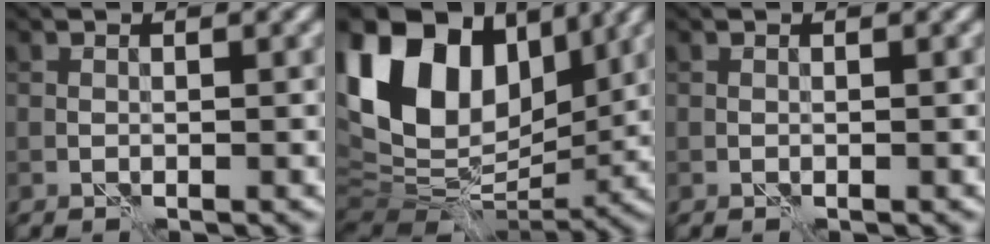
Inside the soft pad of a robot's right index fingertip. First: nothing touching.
{"total": 15.9, "force": [4.9, 10.8, 10.6], "torque": [-0.194, 0.019, 0.090]}
{"total": 0.0}